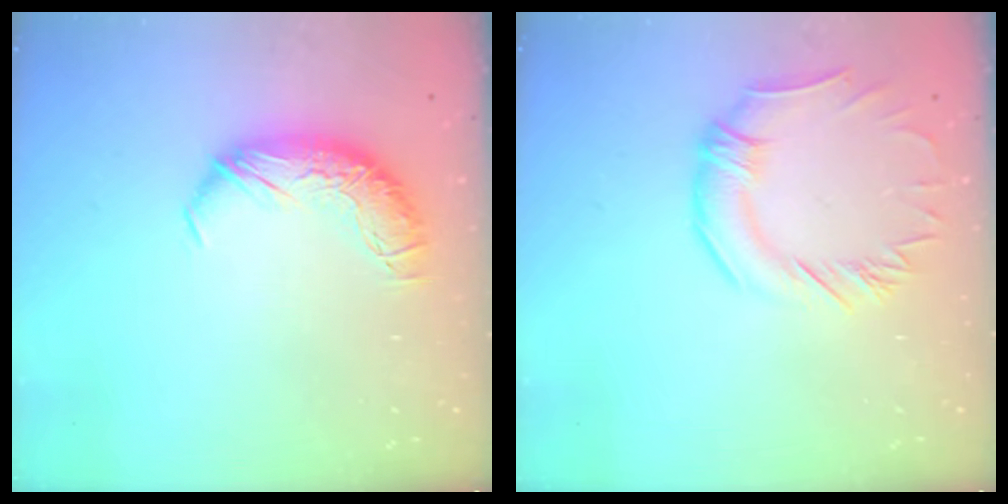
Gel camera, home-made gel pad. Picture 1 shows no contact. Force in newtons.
{"total": 1.0, "press": 0.5, "slide": 0.8}